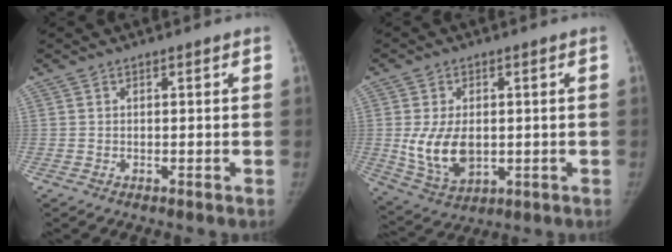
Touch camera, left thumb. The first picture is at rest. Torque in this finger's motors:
{"motor_torque": [1.01, 1.78, 1.00, -0.93, 0.27]}